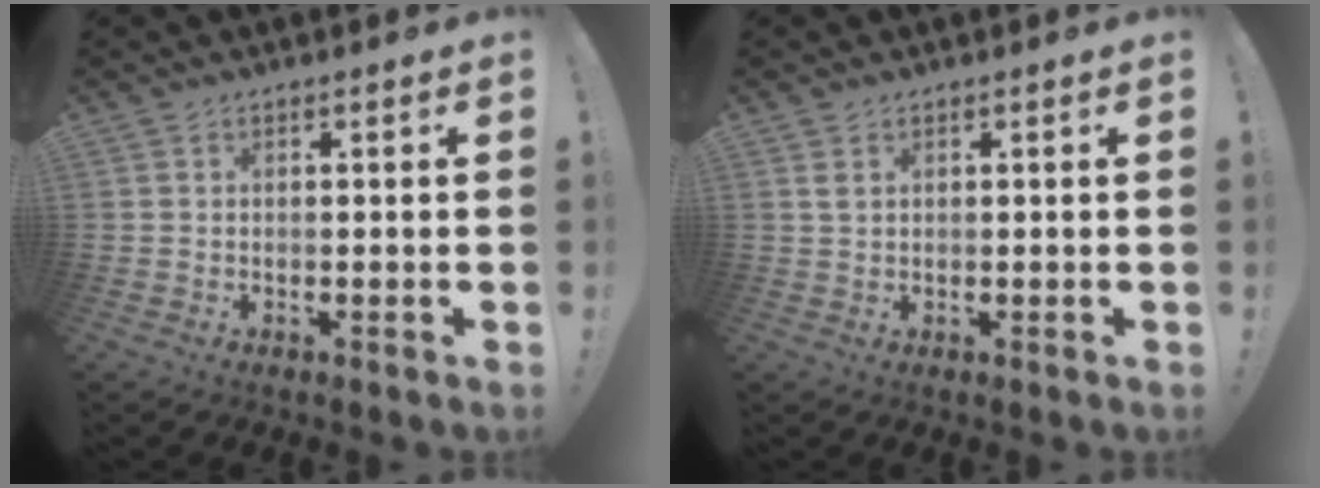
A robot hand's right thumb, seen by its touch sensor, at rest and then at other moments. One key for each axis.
{"total": 1.4, "fx": 0.8, "fy": 0.7, "fz": 0.8, "tx": -0.009, "ty": -0.001, "tz": 0.014}